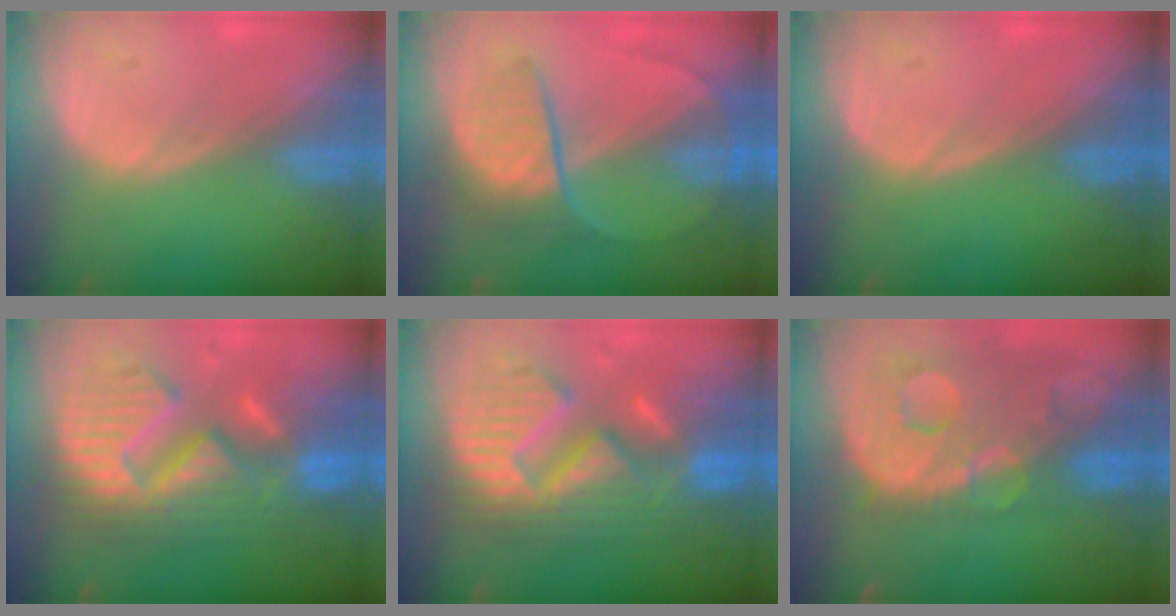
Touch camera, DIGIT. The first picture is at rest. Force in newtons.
{"total": 7.6, "press": 7.0, "slide": 2.9}
{"total": 0.0}
{"total": 13.1, "press": 13.0, "slide": 1.4}
{"total": 13.2, "press": 13.1, "slide": 1.3}
{"total": 13.7, "press": 11.1, "slide": 8.0}